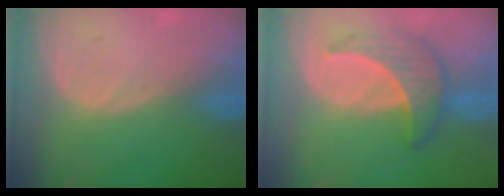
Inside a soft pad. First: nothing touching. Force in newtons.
{"total": 6.4, "press": 6.3, "slide": 1.1}